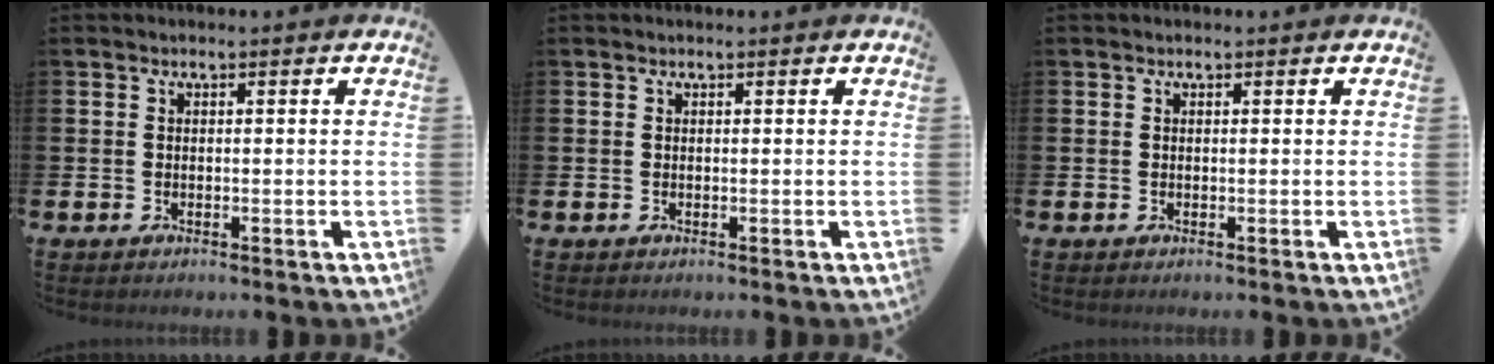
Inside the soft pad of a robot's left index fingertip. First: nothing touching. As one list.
[{"total": 0.0}, {"total": 0.0}]